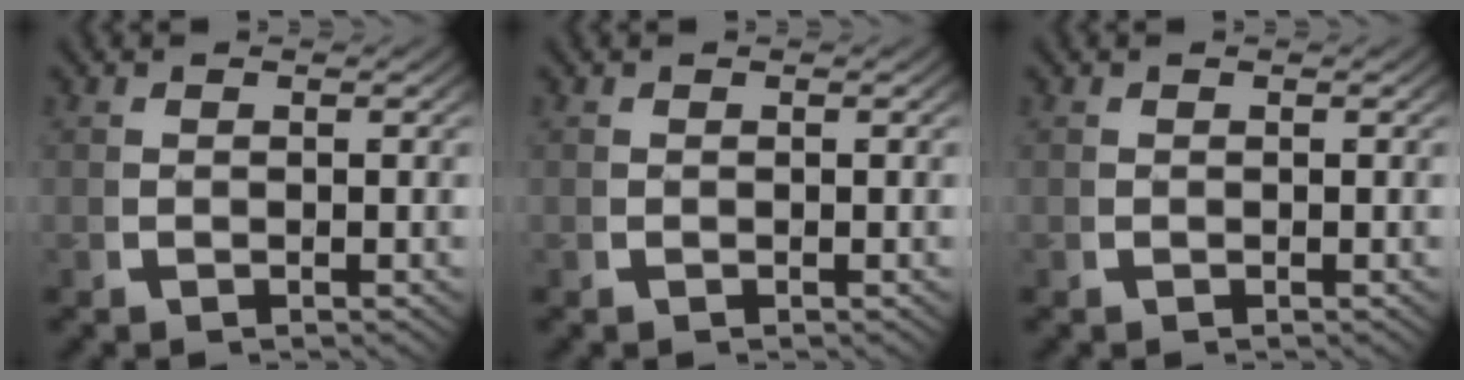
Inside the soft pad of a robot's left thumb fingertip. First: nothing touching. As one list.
[{"total": 0.0}, {"total": 0.0}]